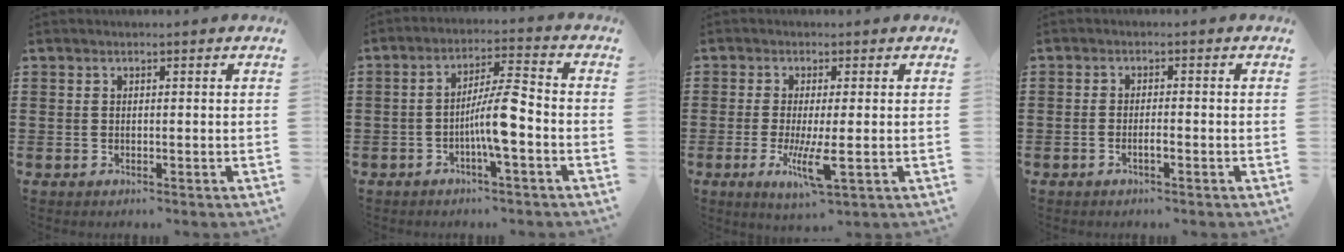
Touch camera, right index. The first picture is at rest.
{"total": 7.2, "force": [-2.2, 0.9, 6.8], "torque": [-0.123, 0.004, -0.044]}
{"total": 6.6, "force": [-1.5, 1.0, 6.3], "torque": [-0.134, -0.025, -0.029]}
{"total": 1.7, "force": [-0.9, 0.2, 1.4], "torque": [-0.026, -0.003, -0.015]}